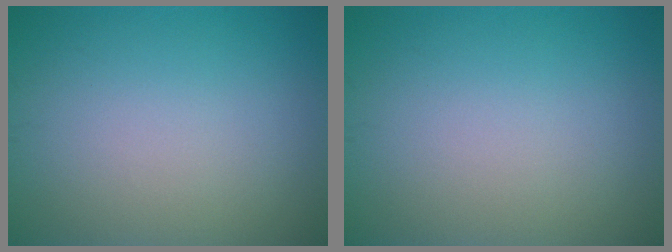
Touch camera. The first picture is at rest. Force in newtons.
{"total": 0.0}